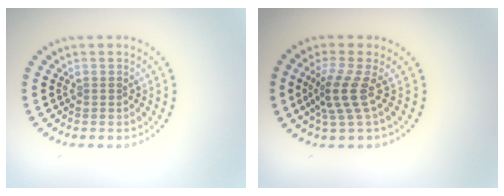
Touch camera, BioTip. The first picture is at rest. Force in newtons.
{"total": 3.0, "press": 2.2, "slide": 2.1}